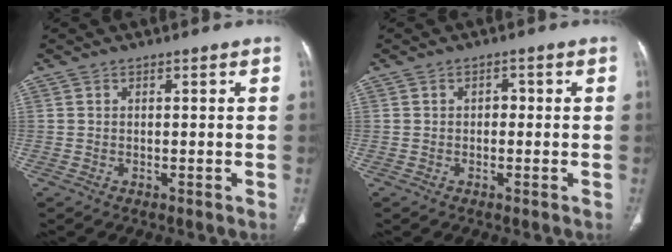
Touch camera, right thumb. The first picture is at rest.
{"total": 1.4, "force": [-0.1, 1.1, 0.9], "torque": [-0.004, 0.005, -0.008]}